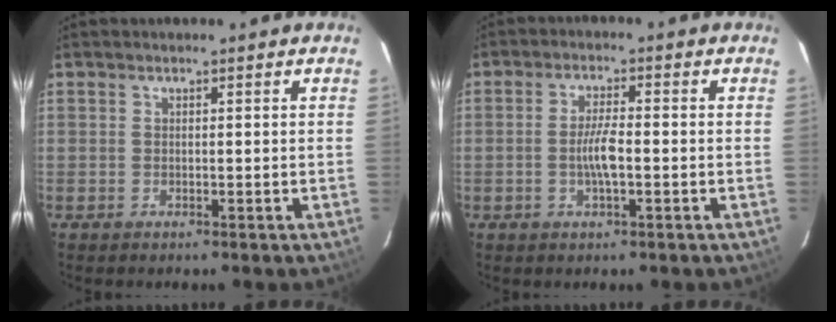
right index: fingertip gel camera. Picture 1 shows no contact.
{"total": 4.7, "force": [-1.1, 1.0, 4.5], "torque": [-0.086, 0.001, -0.019]}